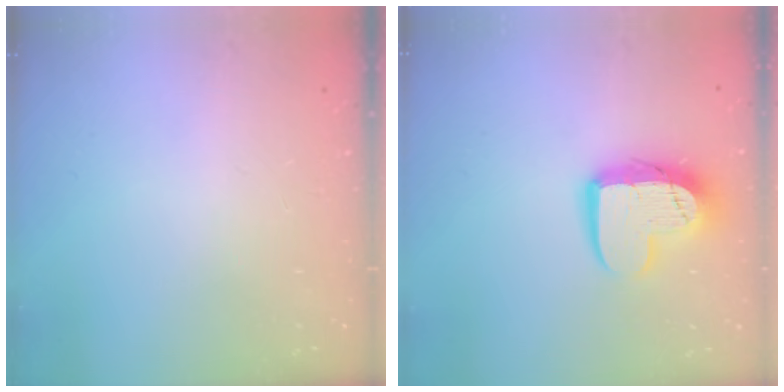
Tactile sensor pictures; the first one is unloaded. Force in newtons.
{"total": 12.7, "press": 12.7, "slide": 1.0}